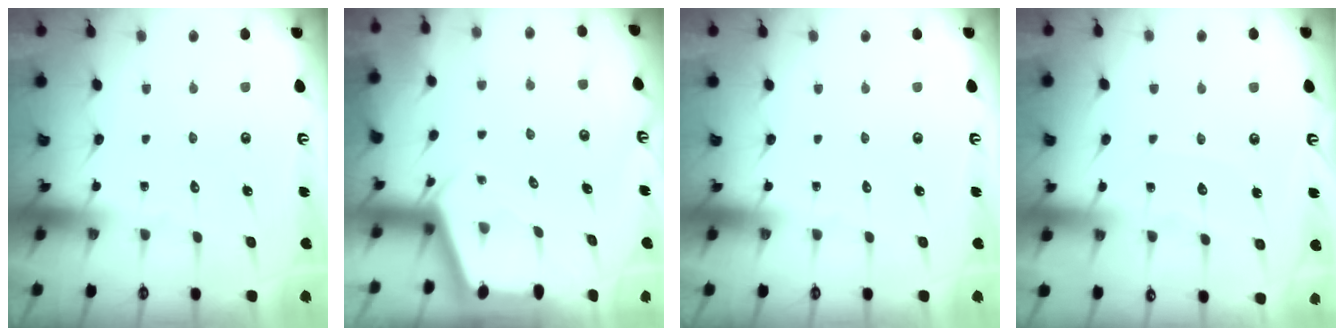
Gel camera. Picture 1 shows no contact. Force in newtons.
{"total": 2.3, "press": 2.3, "slide": 0.3}
{"total": 0.0}
{"total": 5.4, "press": 5.4, "slide": 0.6}